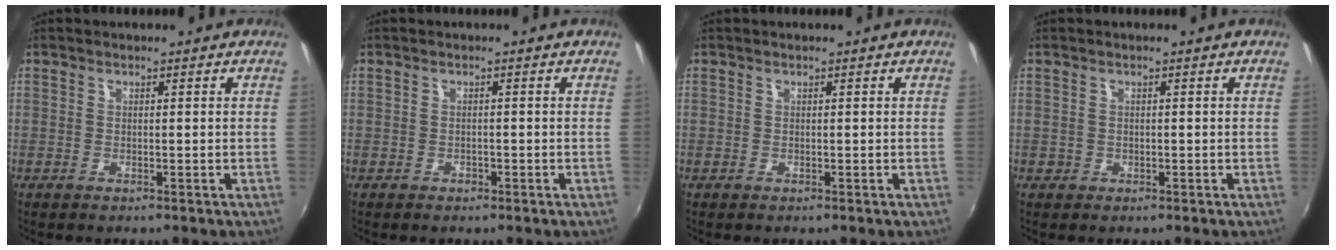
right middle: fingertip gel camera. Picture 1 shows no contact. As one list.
[{"total": 1.0, "force": [-0.7, 0.7, 0.1], "torque": [-0.002, 0.000, -0.011]}, {"total": 0.0}, {"total": 0.9, "force": [-0.4, 0.8, 0.1], "torque": [-0.003, -0.003, -0.005]}]